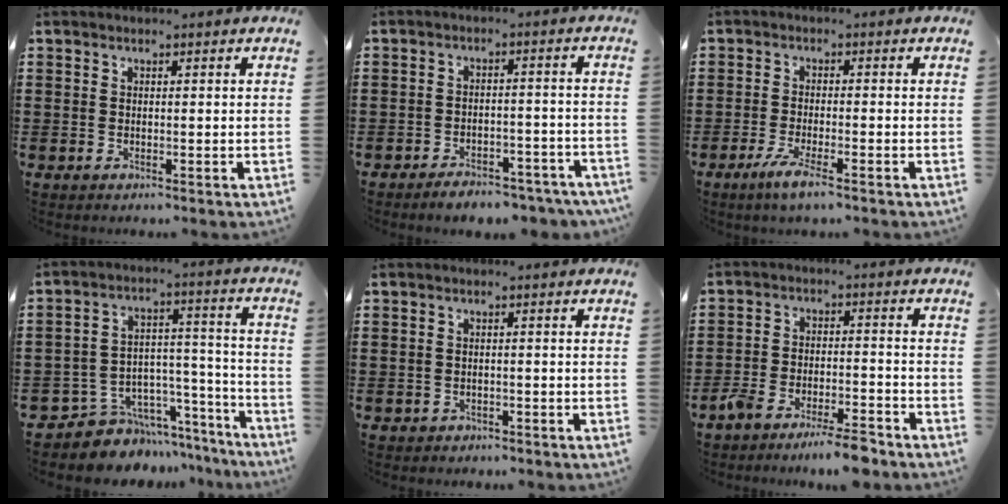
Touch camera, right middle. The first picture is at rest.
{"total": 3.9, "force": [-3.8, 0.5, 0.6], "torque": [-0.011, 0.007, -0.077]}
{"total": 3.9, "force": [-2.4, 0.1, 3.0], "torque": [-0.062, -0.010, -0.044]}
{"total": 6.3, "force": [-5.3, 3.5, -0.2], "torque": [-0.005, 0.006, -0.097]}
{"total": 0.9, "force": [-0.8, 0.5, 0.0], "torque": [-0.003, -0.001, -0.018]}
{"total": 6.4, "force": [-5.8, 0.5, 2.6], "torque": [-0.053, -0.001, -0.111]}